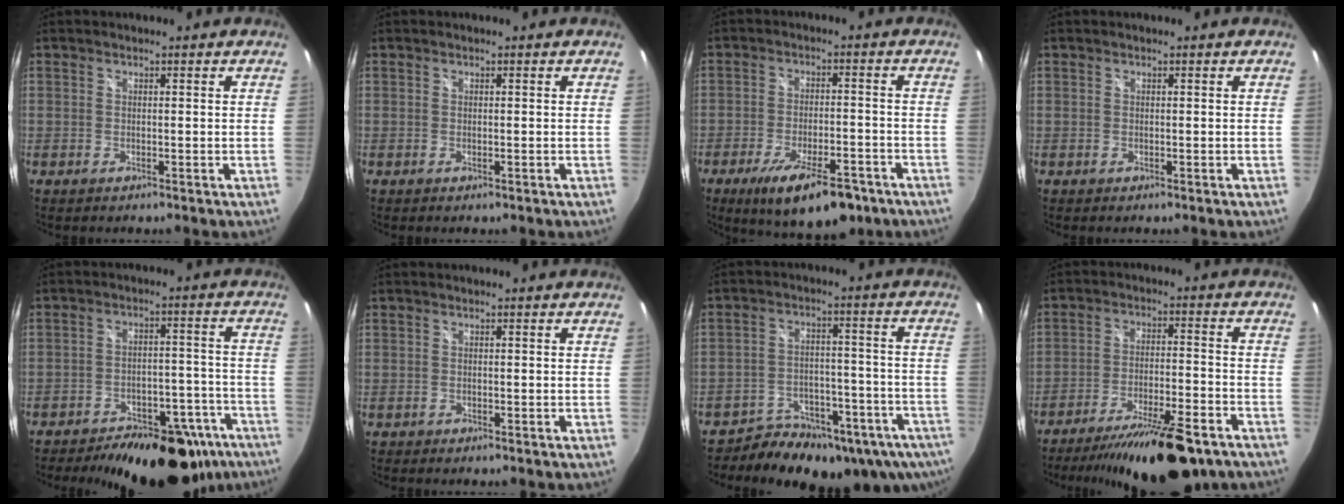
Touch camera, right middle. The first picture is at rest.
{"total": 0.0}
{"total": 13.8, "force": [-9.0, 4.6, 9.4], "torque": [-0.172, -0.025, -0.135]}
{"total": 0.0}
{"total": 23.4, "force": [-17.9, 10.1, 11.3], "torque": [-0.174, 0.016, -0.211]}
{"total": 0.0}
{"total": 20.0, "force": [-13.9, 10.1, 10.2], "torque": [-0.176, -0.013, -0.173]}
{"total": 18.9, "force": [-14.6, 4.3, 11.2], "torque": [-0.194, -0.024, -0.217]}